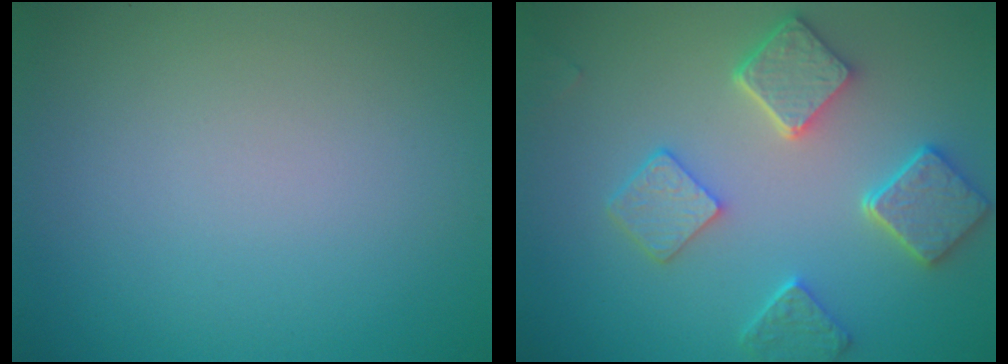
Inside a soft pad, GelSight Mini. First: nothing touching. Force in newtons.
{"total": 5.5, "press": 4.4, "slide": 3.2}